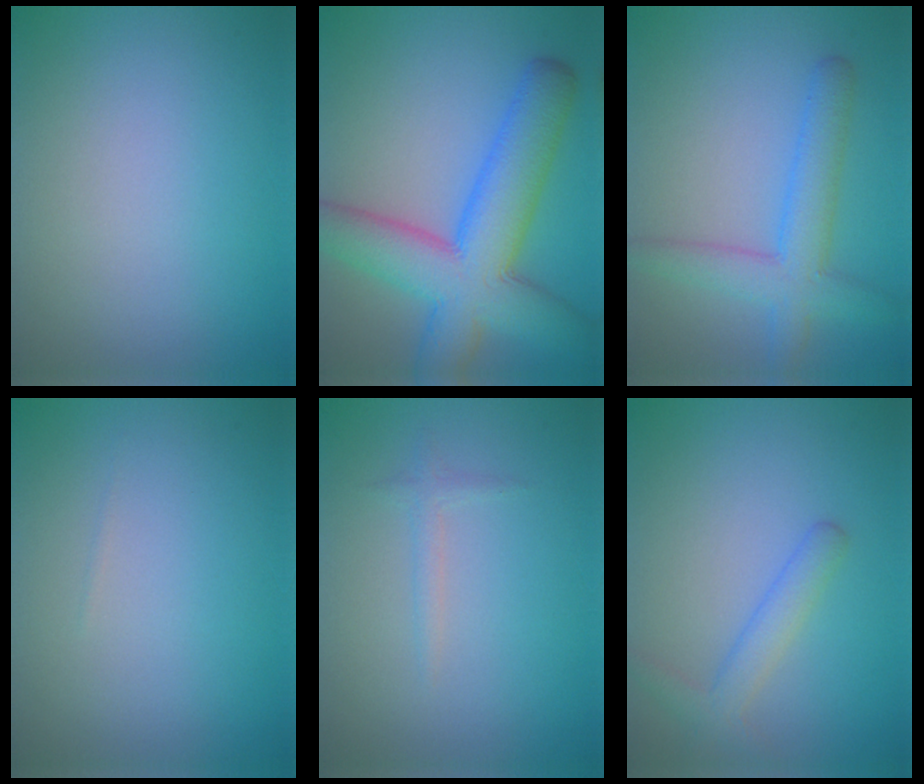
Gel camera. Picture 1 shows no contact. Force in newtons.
{"total": 10.1, "press": 10.1, "slide": 0.4}
{"total": 4.5, "press": 4.5, "slide": 0.1}
{"total": 0.0}
{"total": 1.0, "press": 1.0, "slide": 0.0}
{"total": 2.4, "press": 2.4, "slide": 0.1}